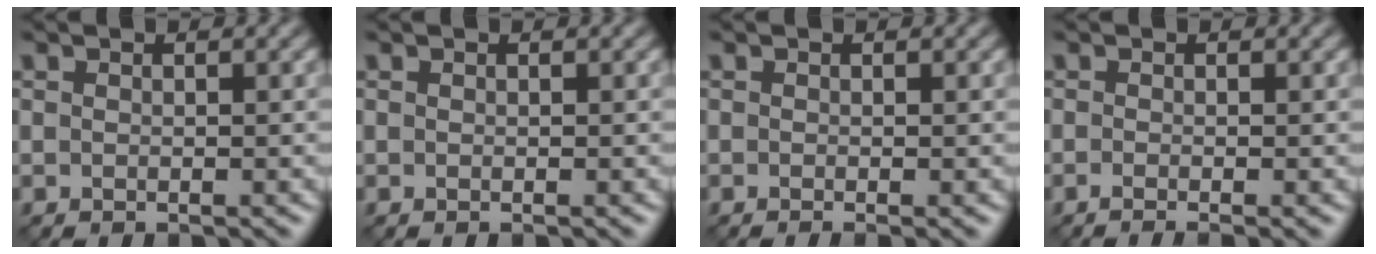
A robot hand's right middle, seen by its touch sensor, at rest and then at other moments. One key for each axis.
{"total": 0.0}
{"total": 1.1, "fx": -0.3, "fy": 0.3, "fz": 1.0, "tx": -0.011, "ty": -0.008, "tz": -0.008}
{"total": 1.9, "fx": -0.6, "fy": 0.7, "fz": 1.7, "tx": -0.012, "ty": -0.008, "tz": -0.014}